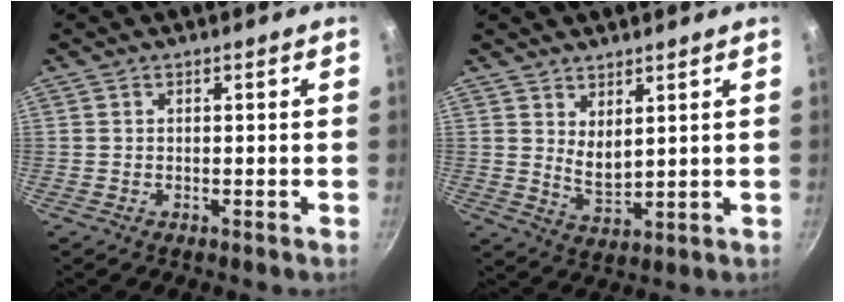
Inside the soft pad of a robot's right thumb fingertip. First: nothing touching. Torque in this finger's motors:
{"motor_torque": [-0.32, 0.56, 0.65, 0.41, 0.16]}